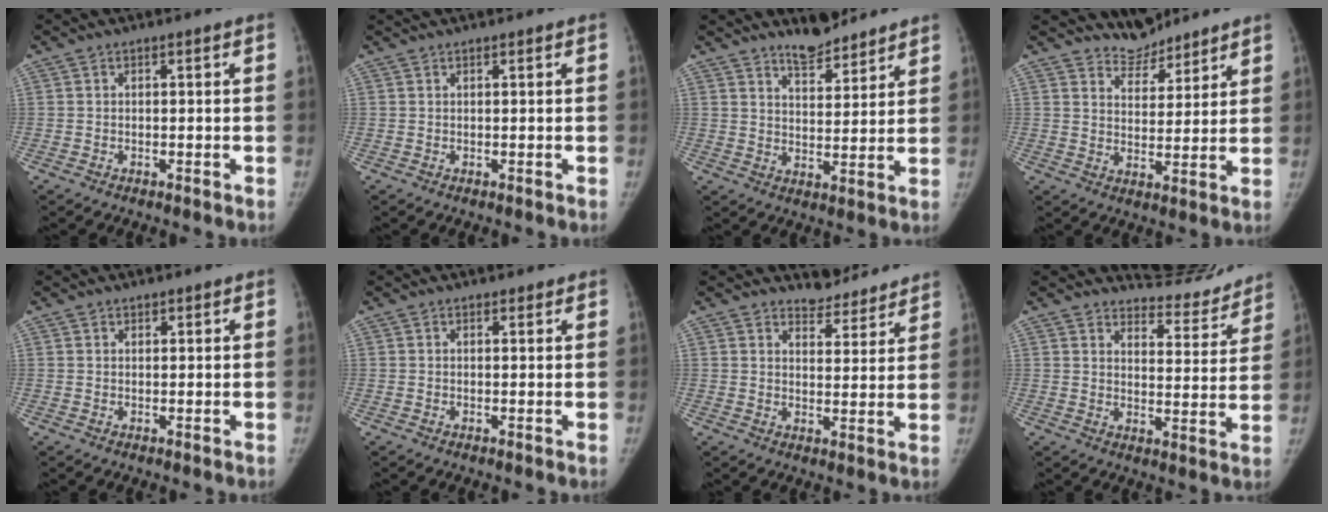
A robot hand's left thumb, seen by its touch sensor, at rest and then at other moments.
{"total": 2.0, "force": [1.7, 0.3, 1.1], "torque": [-0.013, 0.023, 0.027]}
{"total": 7.3, "force": [6.4, 2.3, 2.7], "torque": [-0.023, -0.049, 0.108]}
{"total": 6.6, "force": [6.2, 2.3, 0.4], "torque": [0.018, -0.049, 0.111]}
{"total": 0.9, "force": [0.7, 0.5, 0.2], "torque": [0.006, -0.005, 0.009]}
{"total": 0.9, "force": [0.8, 0.5, 0.2], "torque": [0.002, -0.006, 0.010]}
{"total": 6.3, "force": [6.0, 1.8, -0.3], "torque": [0.027, -0.051, 0.082]}
{"total": 11.5, "force": [11.1, 2.8, 0.6], "torque": [0.030, -0.092, 0.141]}